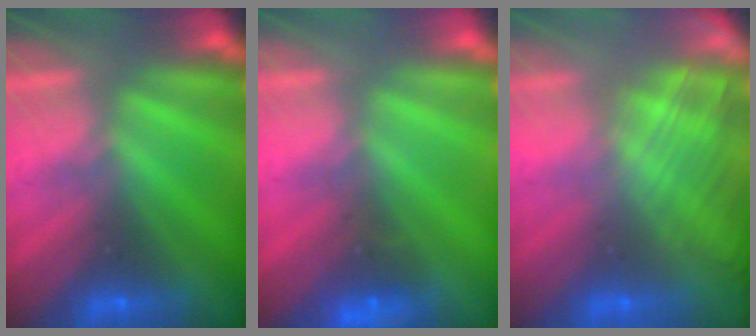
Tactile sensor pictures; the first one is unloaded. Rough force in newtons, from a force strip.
{"total": 4.4}
{"total": 2.9}